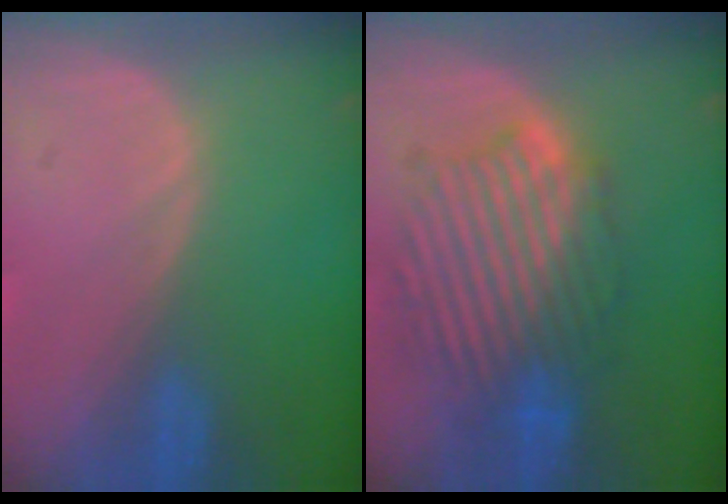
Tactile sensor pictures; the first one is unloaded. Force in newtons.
{"total": 9.2, "press": 9.2, "slide": 0.5}